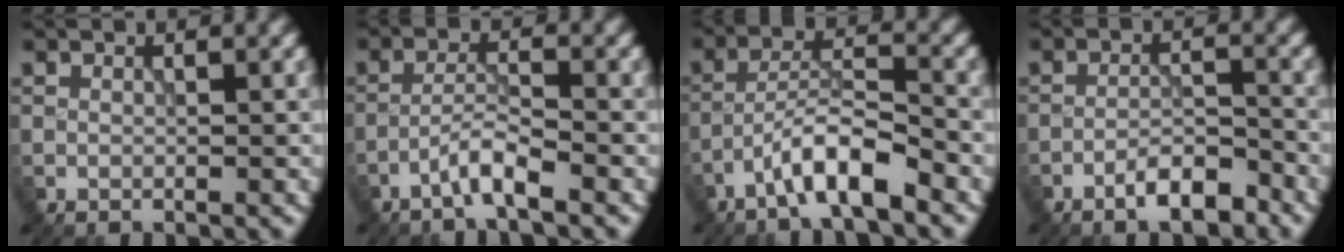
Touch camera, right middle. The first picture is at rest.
{"total": 2.6, "force": [-1.9, 0.1, 1.8], "torque": [-0.033, 0.011, -0.044]}
{"total": 4.8, "force": [-3.2, 0.7, 3.5], "torque": [-0.059, 0.016, -0.064]}
{"total": 3.8, "force": [-2.8, 0.9, 2.4], "torque": [-0.037, 0.010, -0.051]}